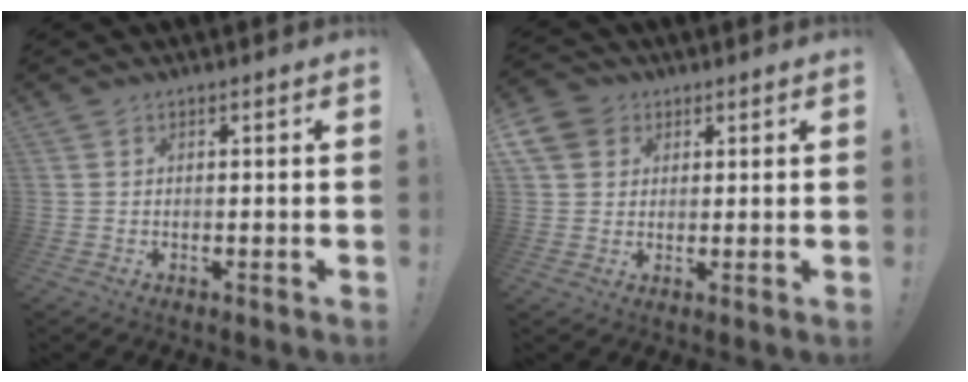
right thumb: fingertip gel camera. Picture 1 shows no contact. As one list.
[{"total": 7.2, "force": [3.2, 6.0, 2.3], "torque": [-0.045, -0.013, 0.064]}]